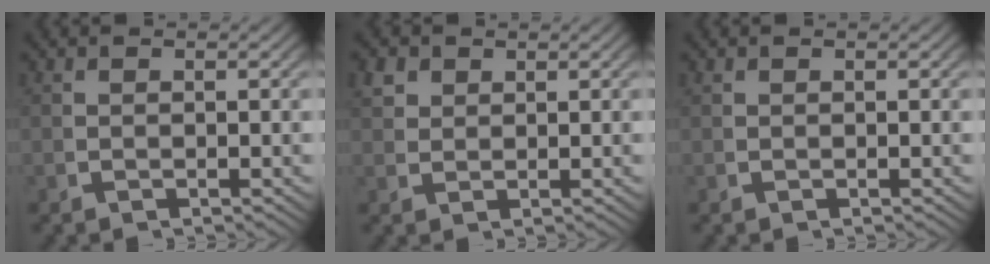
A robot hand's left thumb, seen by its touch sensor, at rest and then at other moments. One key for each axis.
{"total": 2.3, "fx": 1.5, "fy": 1.5, "fz": 0.9, "tx": -0.023, "ty": -0.005, "tz": 0.036}
{"total": 0.0}